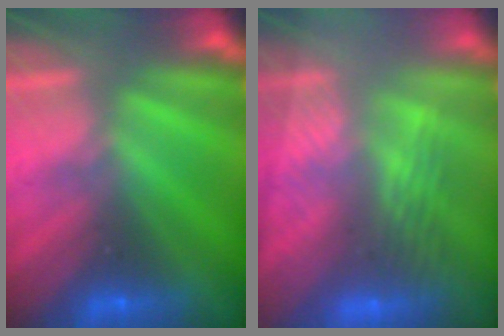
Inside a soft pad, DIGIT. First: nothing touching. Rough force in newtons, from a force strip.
{"total": 2.9}